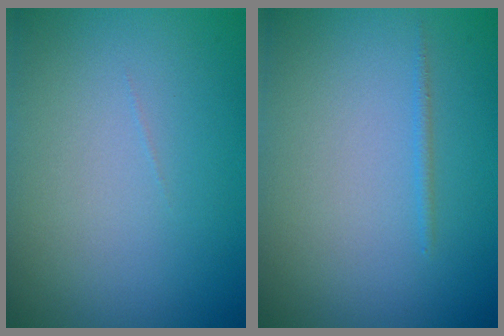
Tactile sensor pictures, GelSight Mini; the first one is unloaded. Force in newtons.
{"total": 0.6, "press": 0.6, "slide": 0.1}